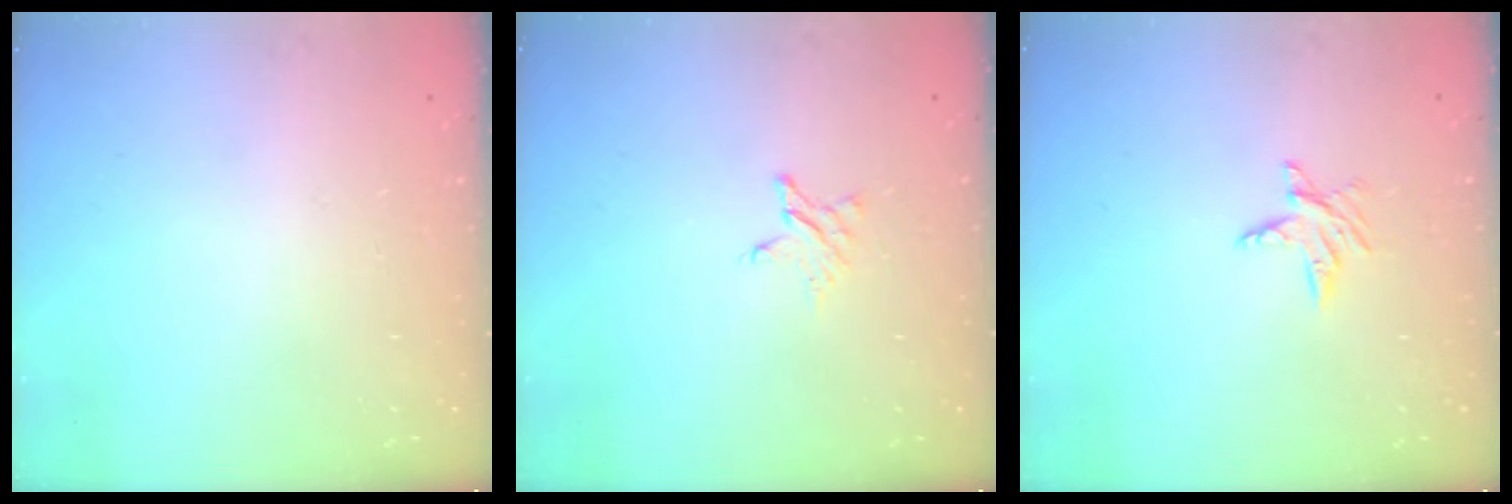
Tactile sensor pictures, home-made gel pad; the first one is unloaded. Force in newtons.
{"total": 2.8, "press": 2.8, "slide": 0.3}
{"total": 4.9, "press": 4.8, "slide": 0.6}